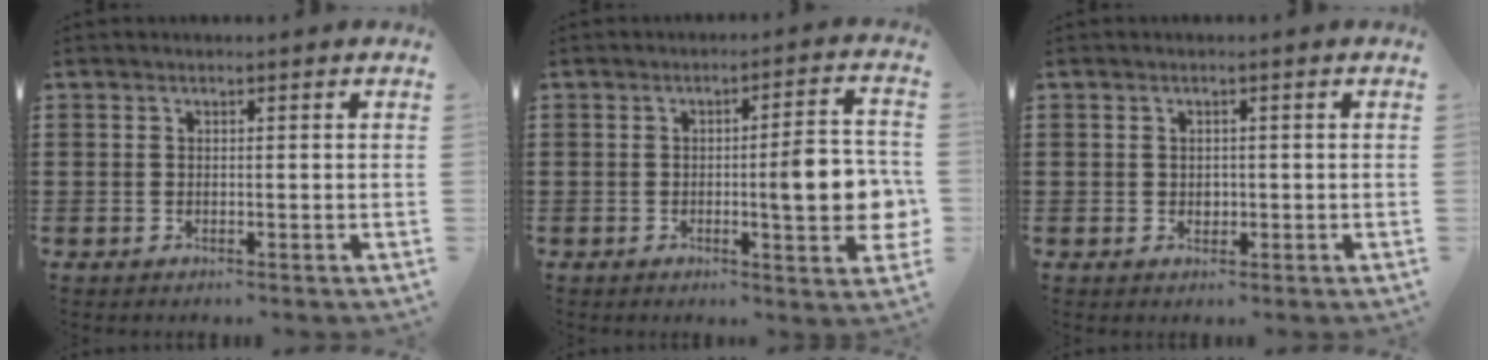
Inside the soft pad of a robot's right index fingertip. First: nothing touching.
{"total": 8.5, "force": [-0.6, 1.3, 8.4], "torque": [-0.108, -0.013, -0.017]}
{"total": 1.1, "force": [0.0, 1.0, 0.6], "torque": [-0.013, 0.005, 0.000]}